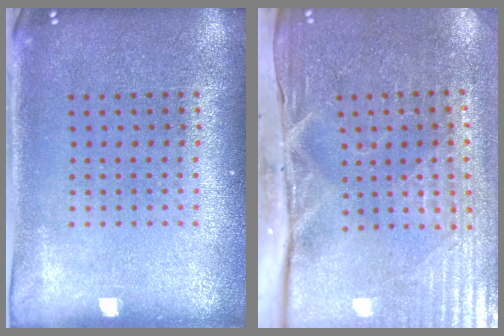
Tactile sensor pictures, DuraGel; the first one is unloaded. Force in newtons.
{"total": 4.8, "press": 4.0, "slide": 2.5}